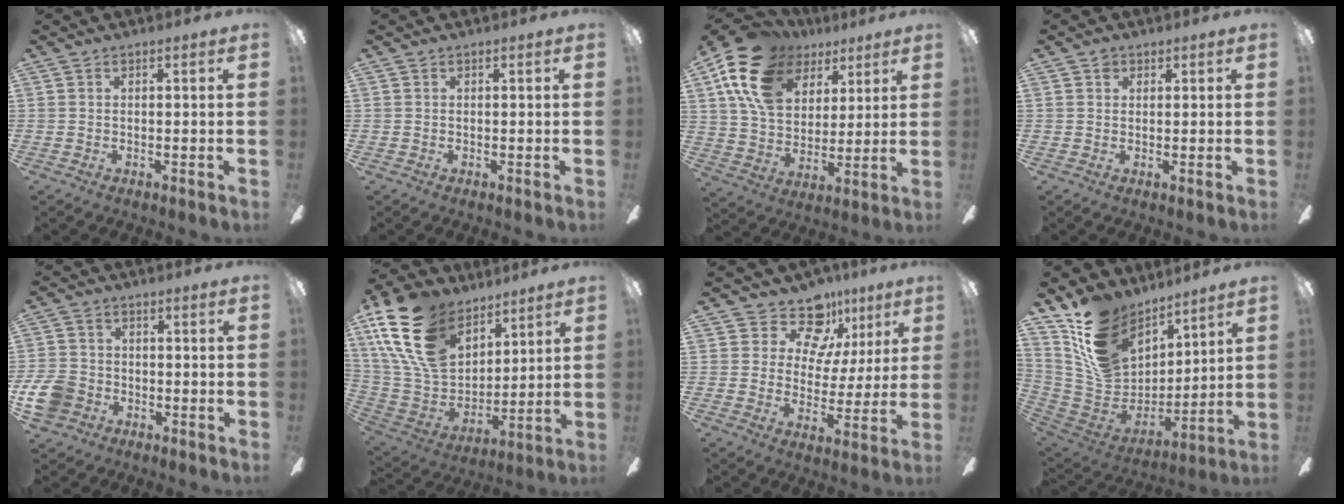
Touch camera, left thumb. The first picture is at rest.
{"total": 0.0}
{"total": 19.5, "force": [10.1, 13.0, 10.4], "torque": [-0.216, -0.034, 0.190]}
{"total": 1.6, "force": [0.9, 1.2, 0.5], "torque": [-0.004, -0.001, 0.014]}
{"total": 8.0, "force": [-3.2, 6.3, 3.7], "torque": [-0.097, 0.025, -0.060]}
{"total": 22.1, "force": [12.4, 13.3, 12.6], "torque": [-0.295, -0.054, 0.229]}
{"total": 13.4, "force": [8.7, 8.8, 5.1], "torque": [-0.080, -0.050, 0.162]}
{"total": 17.3, "force": [11.4, 10.8, 7.2], "torque": [-0.157, -0.066, 0.225]}